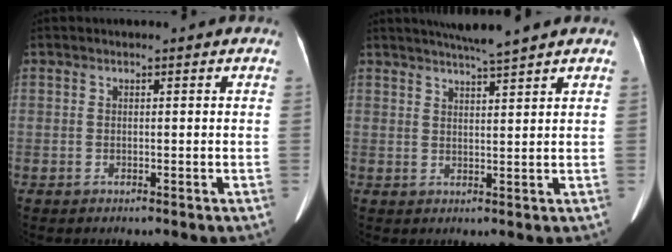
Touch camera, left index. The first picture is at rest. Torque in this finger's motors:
{"motor_torque": [0.67, -0.80, 0.01, 0.05]}